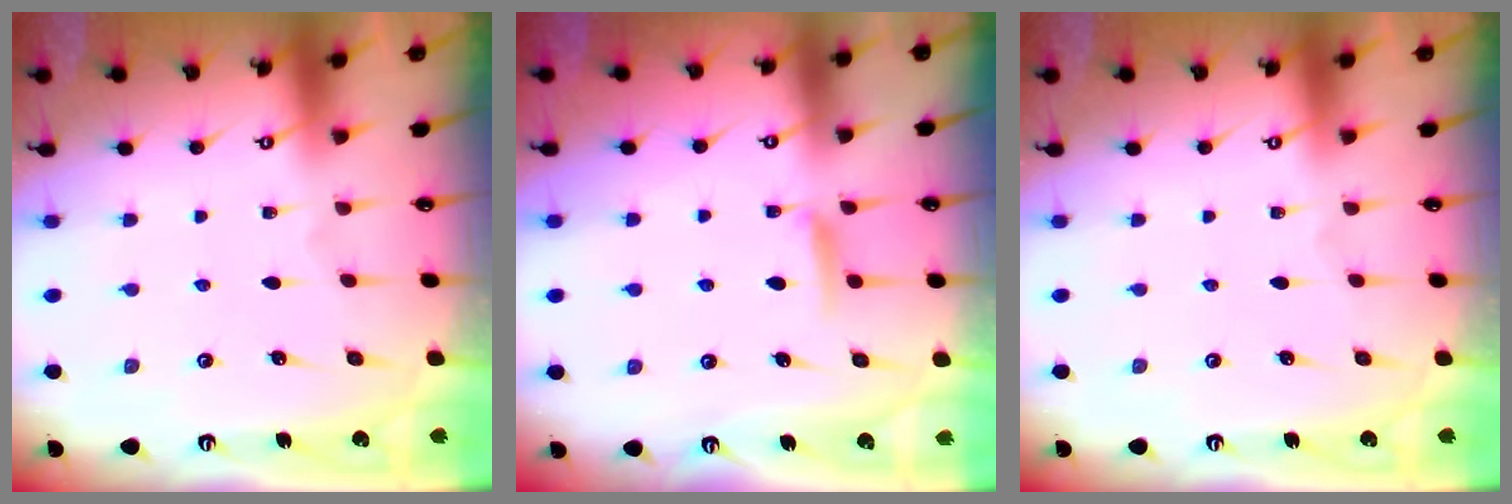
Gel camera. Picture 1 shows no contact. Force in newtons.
{"total": 5.8, "press": 5.8, "slide": 0.6}
{"total": 0.0}